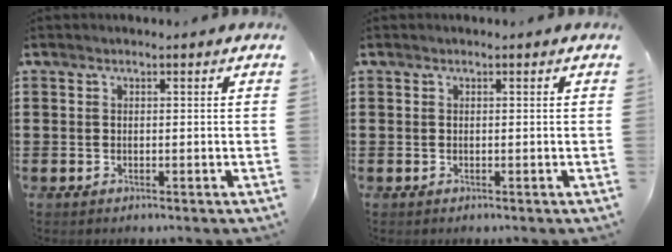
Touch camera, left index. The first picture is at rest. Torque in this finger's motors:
{"motor_torque": [0.00, 0.00, 0.00, 0.00]}